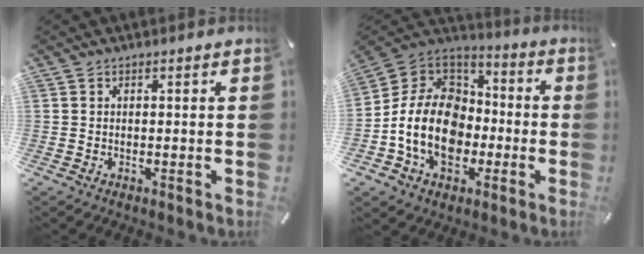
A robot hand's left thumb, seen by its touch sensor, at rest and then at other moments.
{"total": 17.5, "force": [-4.2, 13.6, 10.2], "torque": [-0.221, 0.022, -0.076]}